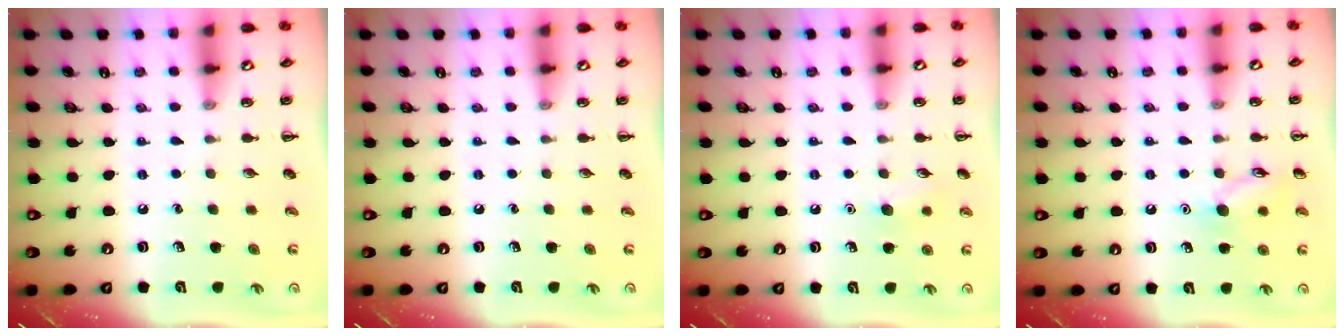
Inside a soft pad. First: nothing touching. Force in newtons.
{"total": 0.0}
{"total": 6.3, "press": 6.1, "slide": 1.7}
{"total": 9.1, "press": 9.1, "slide": 0.7}